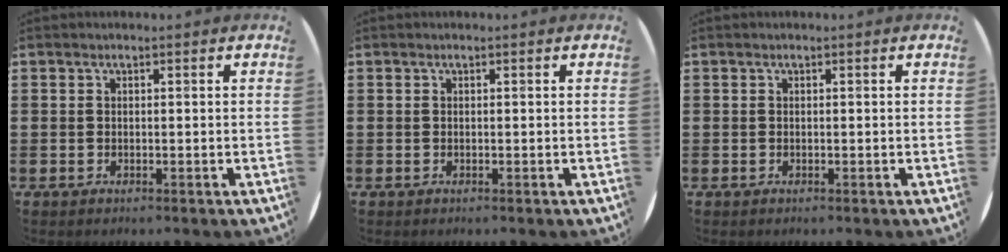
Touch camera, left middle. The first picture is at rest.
{"total": 0.0}
{"total": 0.0}